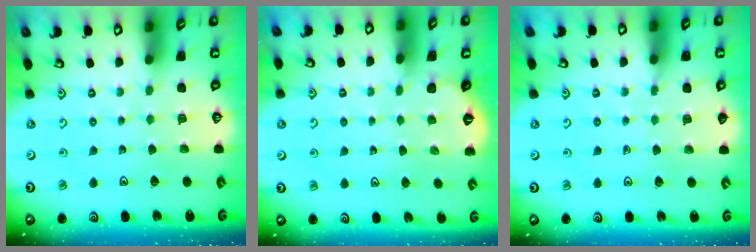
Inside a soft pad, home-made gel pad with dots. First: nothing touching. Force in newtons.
{"total": 0.0}
{"total": 2.9, "press": 2.8, "slide": 0.5}